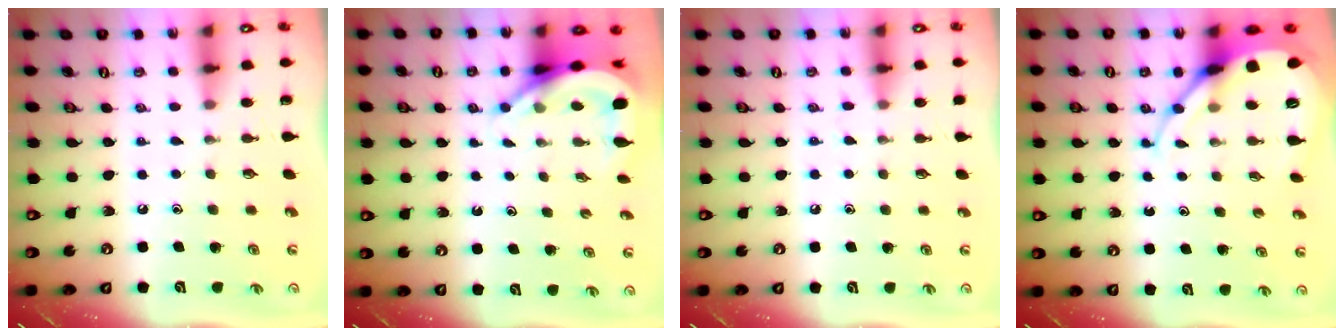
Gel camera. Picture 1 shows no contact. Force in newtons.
{"total": 7.7, "press": 7.7, "slide": 0.7}
{"total": 5.4, "press": 5.3, "slide": 0.8}
{"total": 9.9, "press": 9.8, "slide": 1.2}